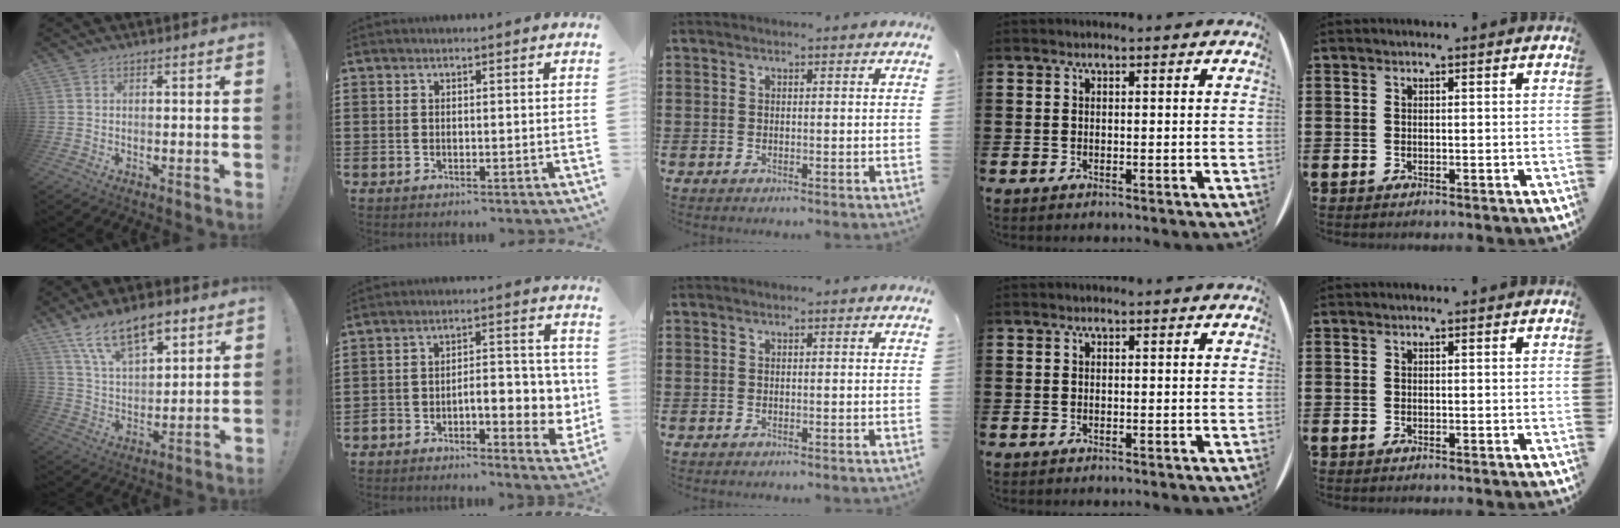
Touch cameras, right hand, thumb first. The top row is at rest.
{"thumb": {"total": 14.9, "force": [9.3, 7.0, 9.2], "torque": [-0.158, -0.044, 0.169]}, "index": {"total": 7.1, "force": [-3.0, 3.7, 5.3], "torque": [-0.073, 0.004, -0.053]}}